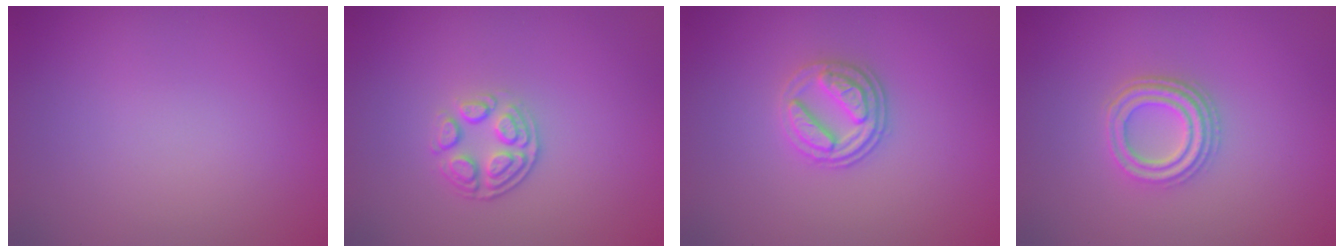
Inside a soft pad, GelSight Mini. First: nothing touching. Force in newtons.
{"total": 2.7, "press": 2.3, "slide": 1.4}
{"total": 3.1, "press": 2.7, "slide": 1.5}
{"total": 3.6, "press": 3.0, "slide": 2.0}